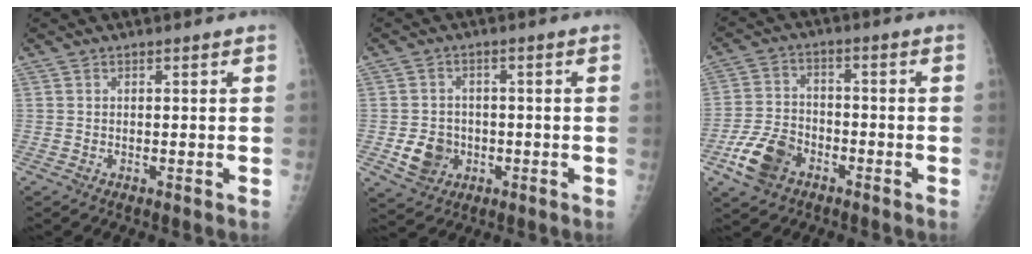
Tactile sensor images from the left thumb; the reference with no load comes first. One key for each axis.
{"total": 6.1, "fx": -1.6, "fy": 5.2, "fz": 2.7, "tx": -0.026, "ty": 0.010, "tz": -0.021}
{"total": 9.2, "fx": -4.8, "fy": 6.0, "fz": 4.9, "tx": -0.090, "ty": 0.021, "tz": -0.089}